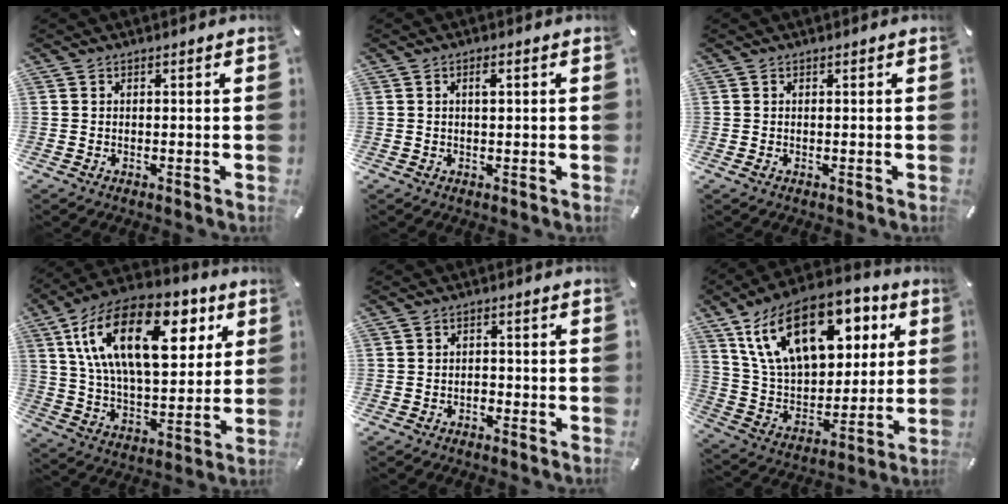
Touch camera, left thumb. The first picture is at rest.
{"total": 1.8, "force": [0.4, 0.6, 1.6], "torque": [-0.024, 0.001, 0.004]}
{"total": 0.0}
{"total": 24.7, "force": [10.3, 13.2, 18.1], "torque": [-0.346, -0.031, 0.164]}
{"total": 1.5, "force": [-0.9, 1.1, 0.5], "torque": [-0.012, 0.007, -0.021]}
{"total": 23.5, "force": [11.4, 13.9, 15.1], "torque": [-0.306, -0.048, 0.193]}